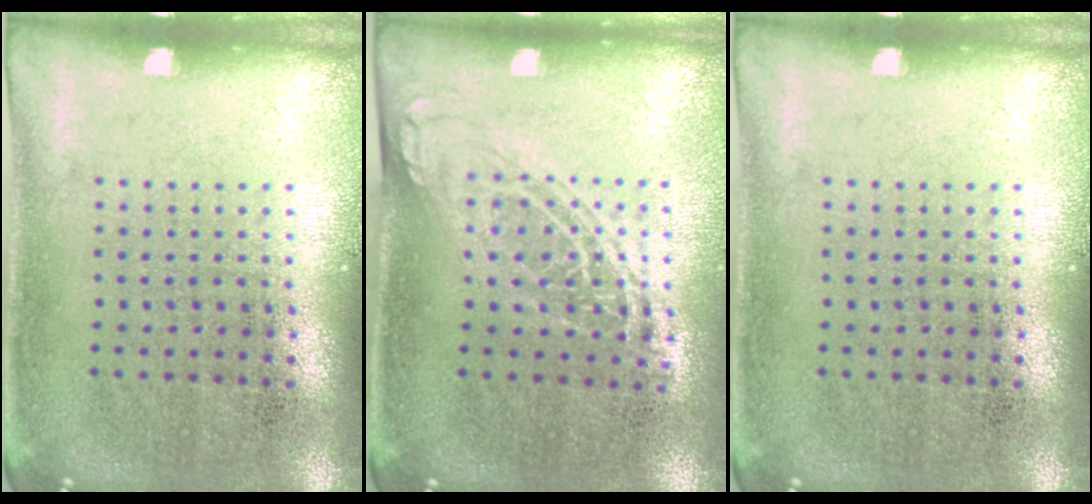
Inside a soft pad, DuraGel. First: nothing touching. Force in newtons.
{"total": 1.4, "press": 1.1, "slide": 0.8}
{"total": 0.0}